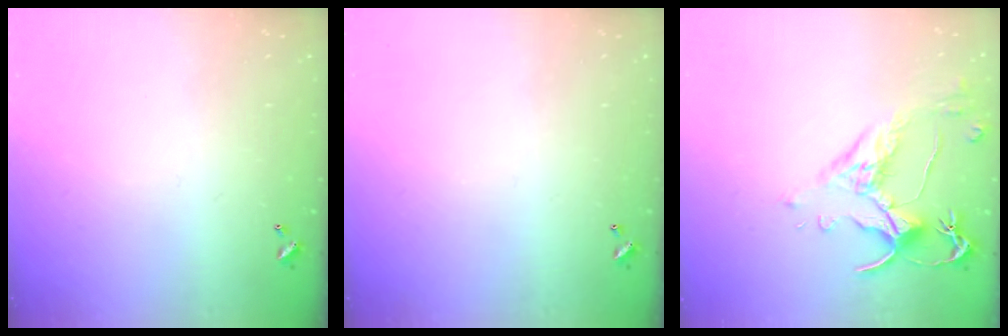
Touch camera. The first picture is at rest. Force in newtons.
{"total": 0.0}
{"total": 2.5, "press": 2.1, "slide": 1.4}